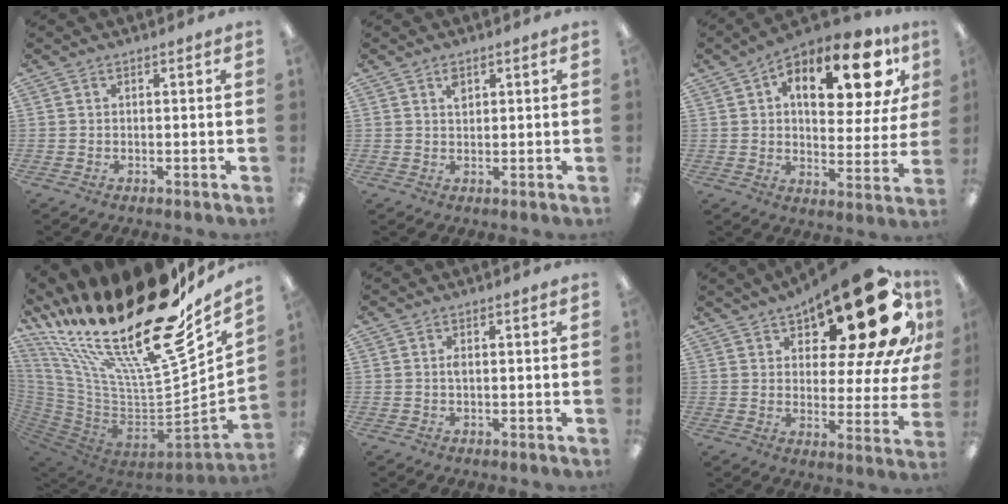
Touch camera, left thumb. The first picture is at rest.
{"total": 2.3, "force": [1.3, 1.2, 1.4], "torque": [-0.016, -0.005, 0.020]}
{"total": 18.7, "force": [9.9, 8.6, 13.4], "torque": [-0.187, -0.041, 0.156]}
{"total": 32.8, "force": [21.1, 10.6, 22.7], "torque": [-0.362, -0.199, 0.372]}
{"total": 1.7, "force": [0.2, 0.5, 1.6], "torque": [-0.032, 0.002, 0.002]}
{"total": 25.1, "force": [15.4, 9.0, 17.7], "torque": [-0.236, -0.099, 0.246]}